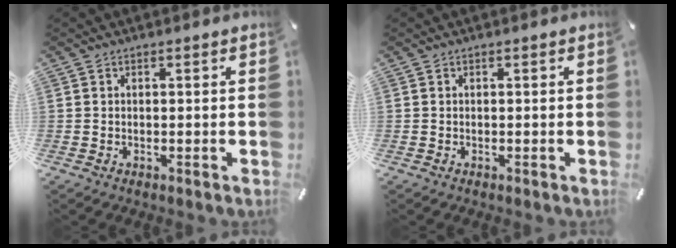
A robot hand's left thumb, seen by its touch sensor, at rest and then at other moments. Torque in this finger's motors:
{"motor_torque": [0.00, 0.00, 0.01, 0.00, 0.00]}